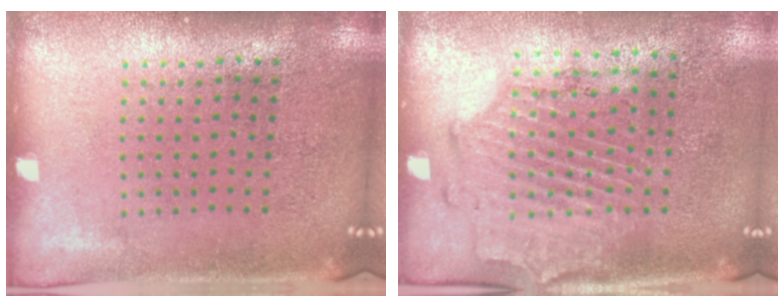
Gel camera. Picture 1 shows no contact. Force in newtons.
{"total": 1.7, "press": 1.4, "slide": 0.9}